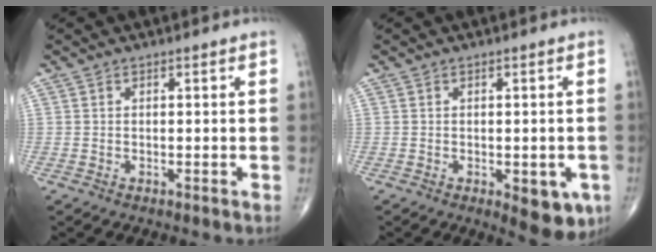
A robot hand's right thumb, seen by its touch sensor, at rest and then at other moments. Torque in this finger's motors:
{"motor_torque": [1.28, 0.93, 0.35, -0.55, 0.22]}